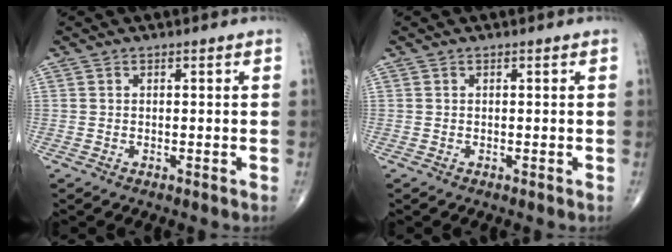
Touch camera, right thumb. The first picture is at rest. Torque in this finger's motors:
{"motor_torque": [0.00, 0.00, -0.30, -0.29, 0.04]}